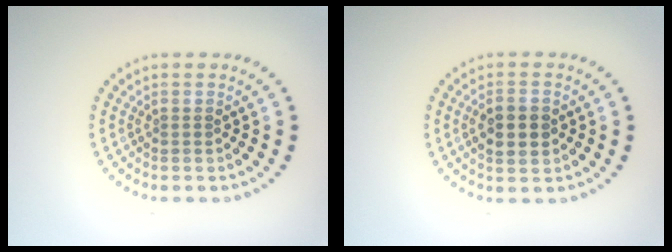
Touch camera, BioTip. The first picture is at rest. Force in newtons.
{"total": 2.9, "press": 2.9, "slide": 0.1}